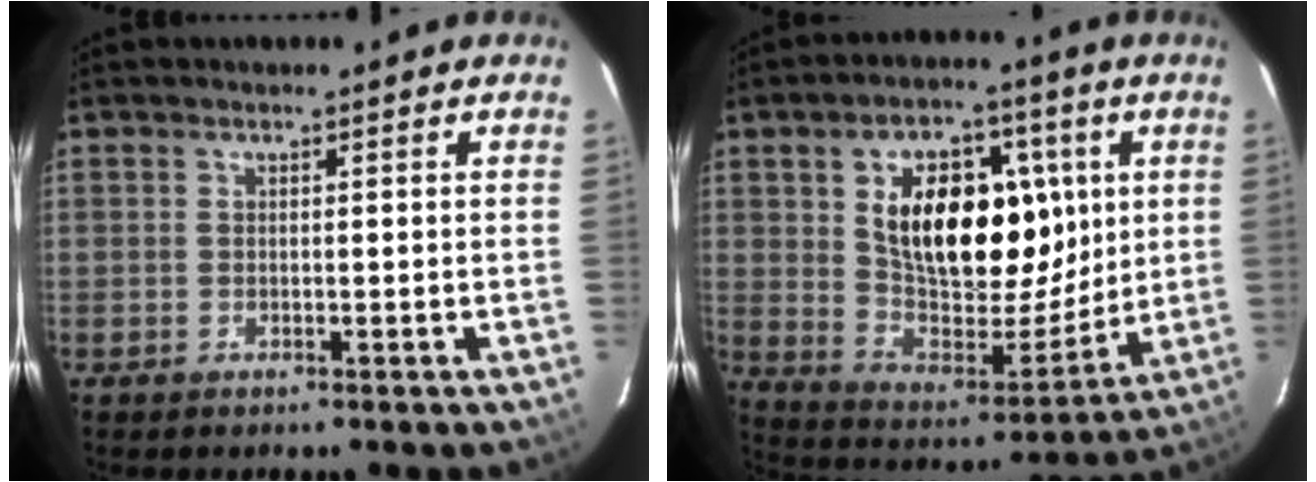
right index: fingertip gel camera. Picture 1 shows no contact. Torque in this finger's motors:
{"motor_torque": [1.36, 0.78, 1.06, 0.21]}